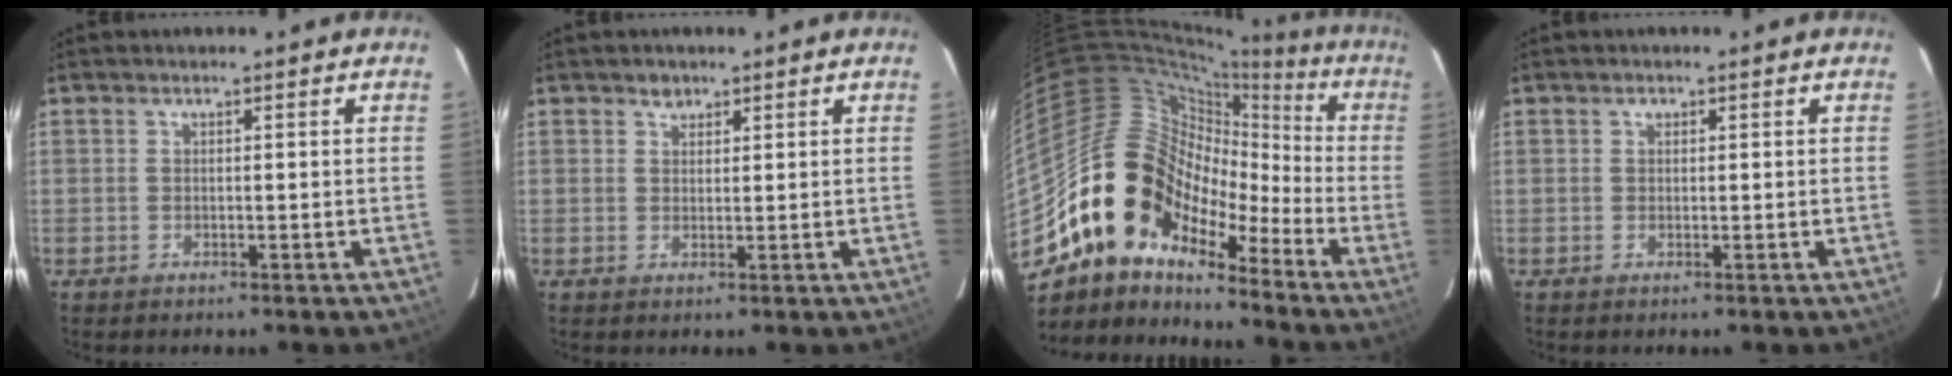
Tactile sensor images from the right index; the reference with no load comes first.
{"total": 1.8, "force": [1.1, 1.3, 0.3], "torque": [0.001, 0.007, 0.018]}
{"total": 15.2, "force": [-8.8, 10.9, 5.9], "torque": [-0.106, 0.029, -0.182]}
{"total": 0.8, "force": [0.2, 0.7, 0.2], "torque": [0.000, 0.004, 0.002]}